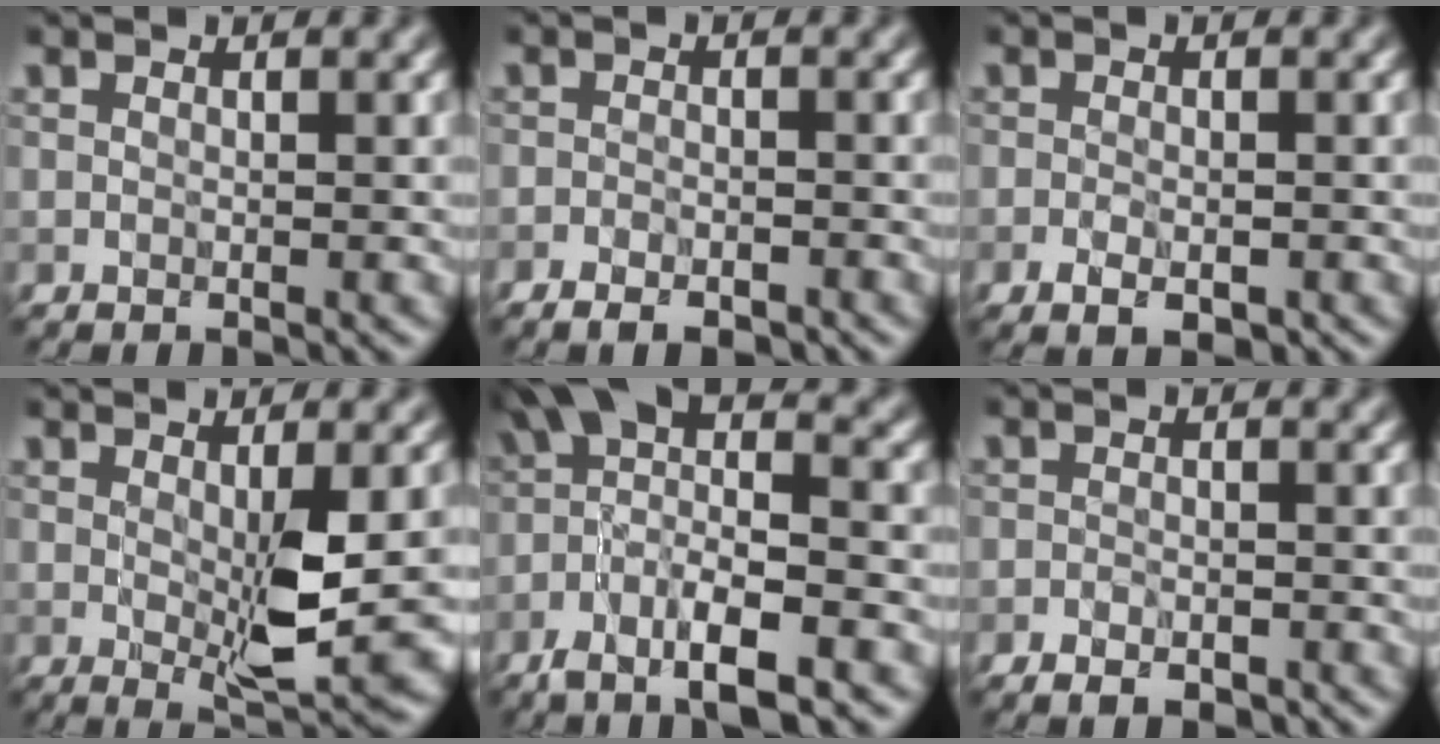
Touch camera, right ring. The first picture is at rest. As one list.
[{"total": 2.9, "force": [-2.4, 0.8, 1.3], "torque": [-0.016, 0.002, -0.031]}, {"total": 2.3, "force": [-1.4, 1.0, 1.6], "torque": [-0.024, -0.007, -0.011]}, {"total": 5.6, "force": [-0.4, 1.1, 5.5], "torque": [-0.089, -0.010, 0.002]}, {"total": 9.0, "force": [-3.4, 3.1, 7.8], "torque": [-0.149, 0.020, -0.062]}, {"total": 2.3, "force": [-1.9, 0.7, 1.1], "torque": [-0.013, 0.000, -0.023]}]